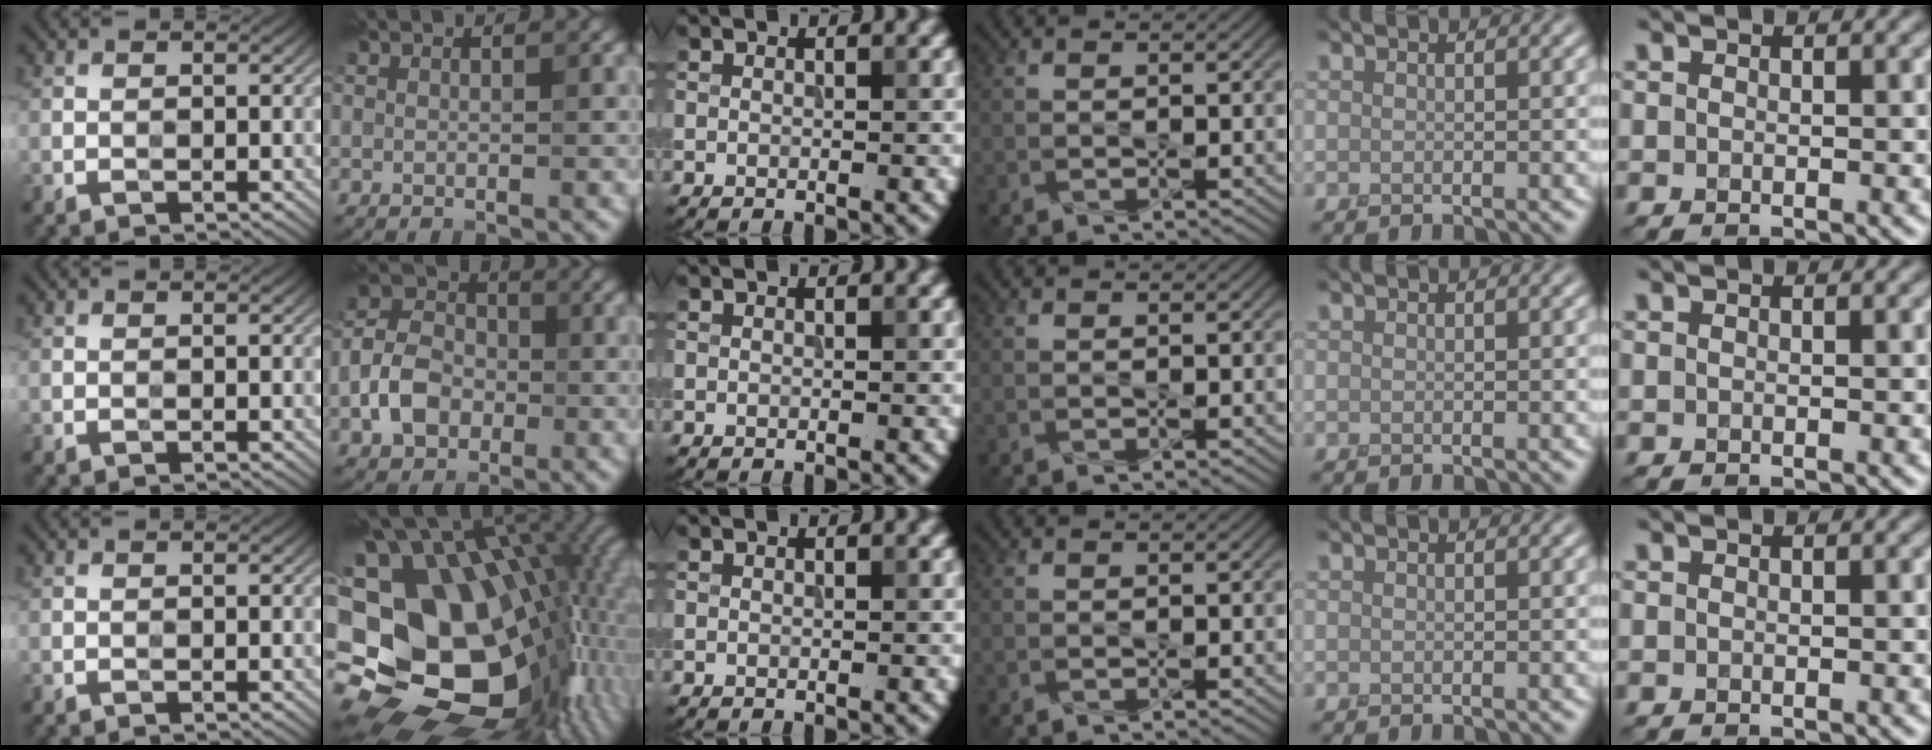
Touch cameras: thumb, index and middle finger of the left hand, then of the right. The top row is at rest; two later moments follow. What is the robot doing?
{"motion": "press", "object": "joystick"}